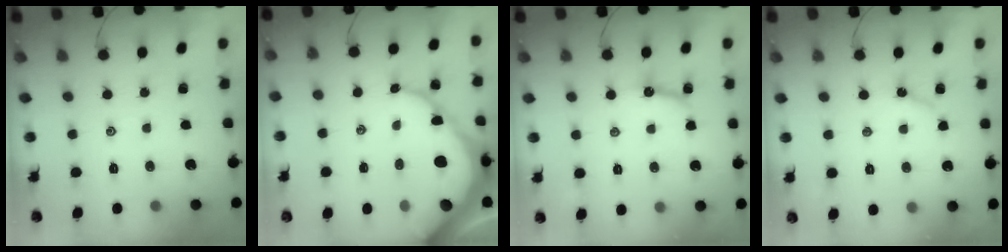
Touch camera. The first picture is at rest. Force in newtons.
{"total": 11.3, "press": 11.2, "slide": 1.3}
{"total": 8.0, "press": 8.0, "slide": 0.2}
{"total": 3.0, "press": 2.9, "slide": 0.6}